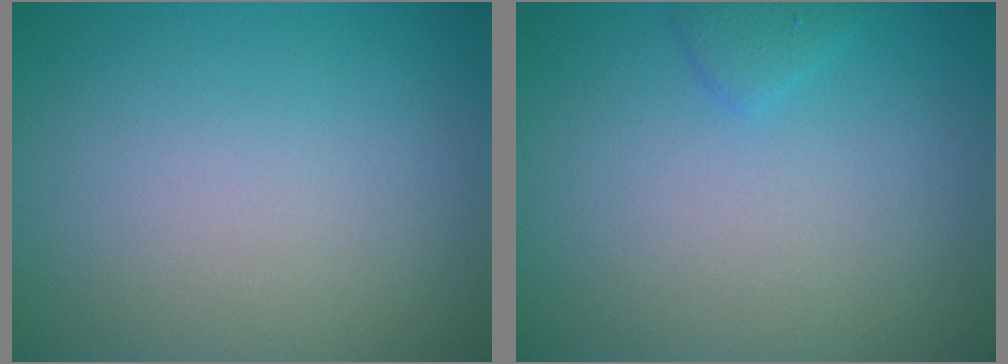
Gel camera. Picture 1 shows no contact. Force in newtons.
{"total": 1.1, "press": 1.0, "slide": 0.1}